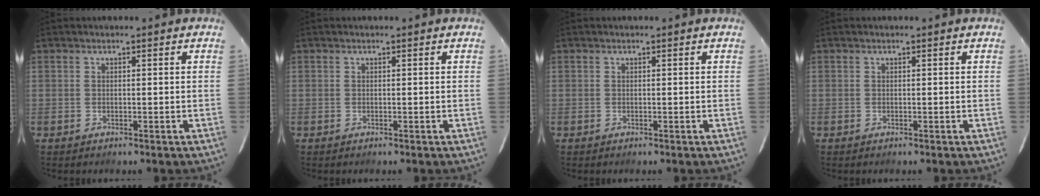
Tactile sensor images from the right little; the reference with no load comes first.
{"total": 0.0}
{"total": 0.0}
{"total": 0.0}